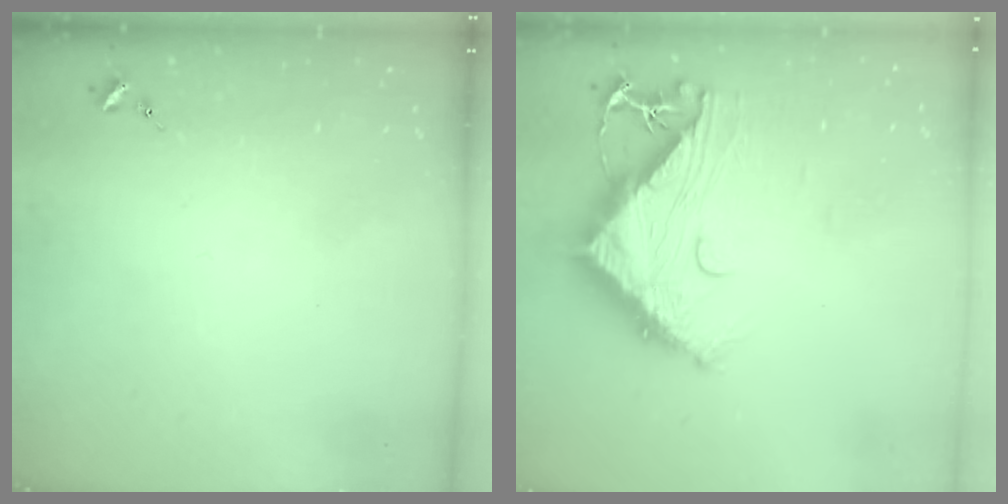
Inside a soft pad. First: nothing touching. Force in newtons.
{"total": 14.1, "press": 14.0, "slide": 1.3}